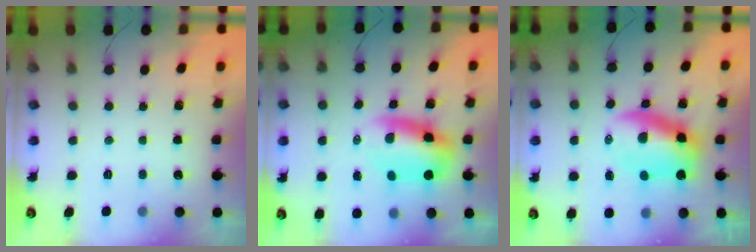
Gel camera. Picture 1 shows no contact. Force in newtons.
{"total": 7.8, "press": 7.5, "slide": 2.0}
{"total": 10.7, "press": 10.3, "slide": 2.8}